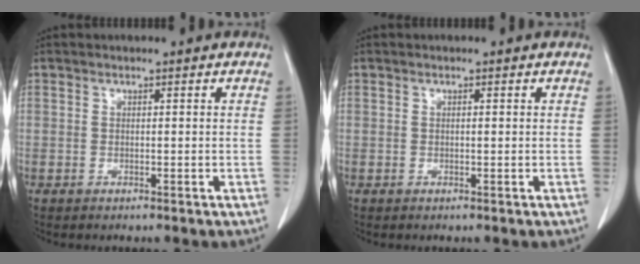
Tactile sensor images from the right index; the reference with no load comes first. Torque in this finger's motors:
{"motor_torque": [-0.05, 0.03, -0.01, 0.01]}